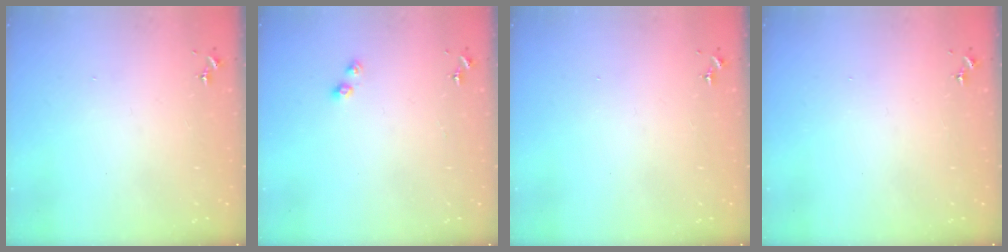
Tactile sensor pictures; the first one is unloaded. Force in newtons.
{"total": 4.1, "press": 4.1, "slide": 0.5}
{"total": 0.0}
{"total": 0.0}